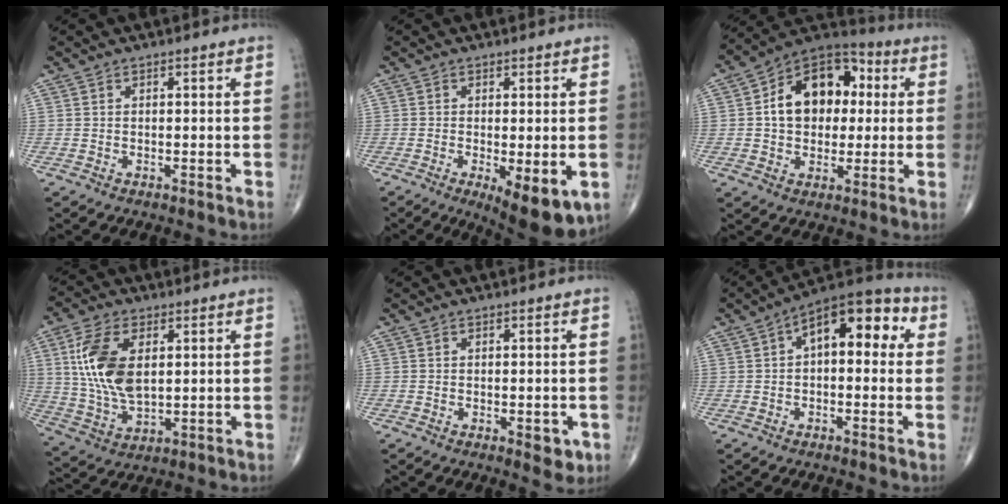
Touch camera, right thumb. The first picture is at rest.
{"total": 9.8, "force": [-3.4, 3.6, 8.5], "torque": [-0.114, -0.019, -0.044]}
{"total": 16.5, "force": [2.1, 11.6, 11.5], "torque": [-0.135, 0.024, 0.025]}
{"total": 13.7, "force": [3.0, 7.3, 11.2], "torque": [-0.228, -0.010, 0.063]}
{"total": 3.3, "force": [-1.0, 1.7, 2.7], "torque": [-0.020, -0.003, -0.010]}
{"total": 13.3, "force": [2.6, 6.9, 11.1], "torque": [-0.127, 0.040, 0.027]}